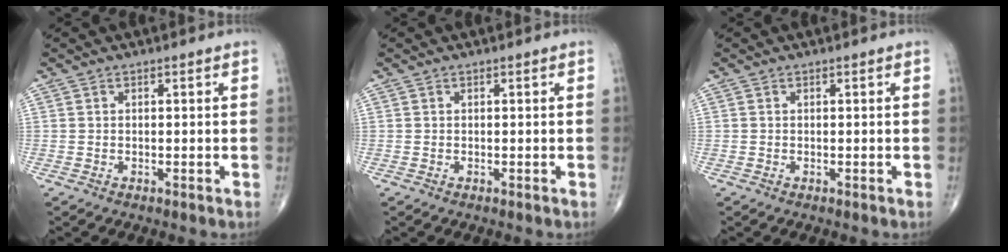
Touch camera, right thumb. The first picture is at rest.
{"total": 0.0}
{"total": 0.0}